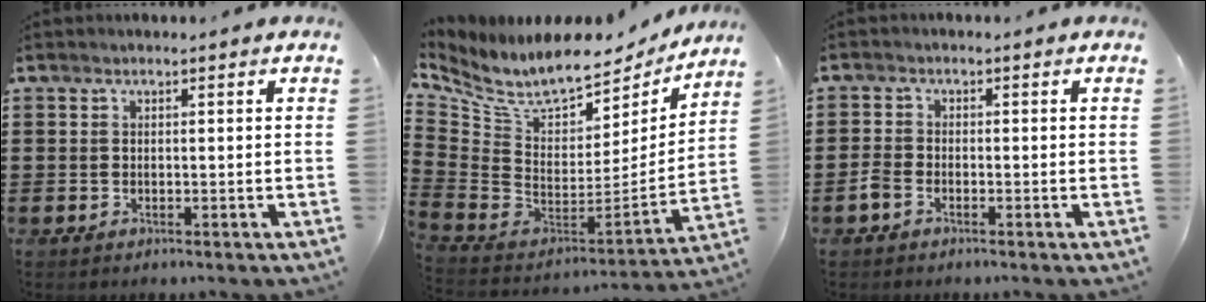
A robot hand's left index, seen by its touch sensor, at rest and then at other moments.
{"total": 9.0, "force": [7.0, 3.2, 4.7], "torque": [-0.119, -0.059, 0.122]}
{"total": 1.9, "force": [-1.3, 0.8, 1.0], "torque": [-0.036, -0.002, -0.031]}